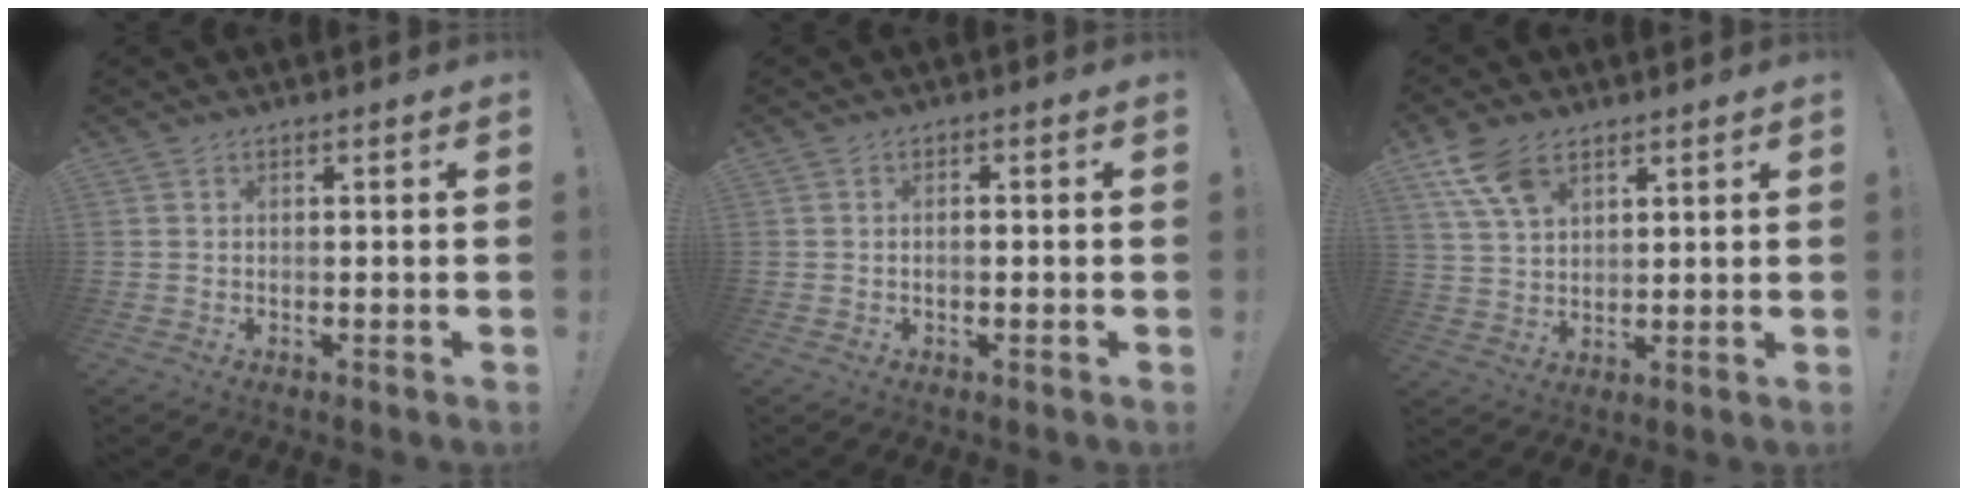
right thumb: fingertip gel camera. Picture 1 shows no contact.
{"total": 1.5, "force": [-0.7, 0.3, 1.2], "torque": [-0.028, 0.005, -0.011]}
{"total": 9.9, "force": [5.7, 5.7, 5.8], "torque": [-0.097, -0.018, 0.113]}